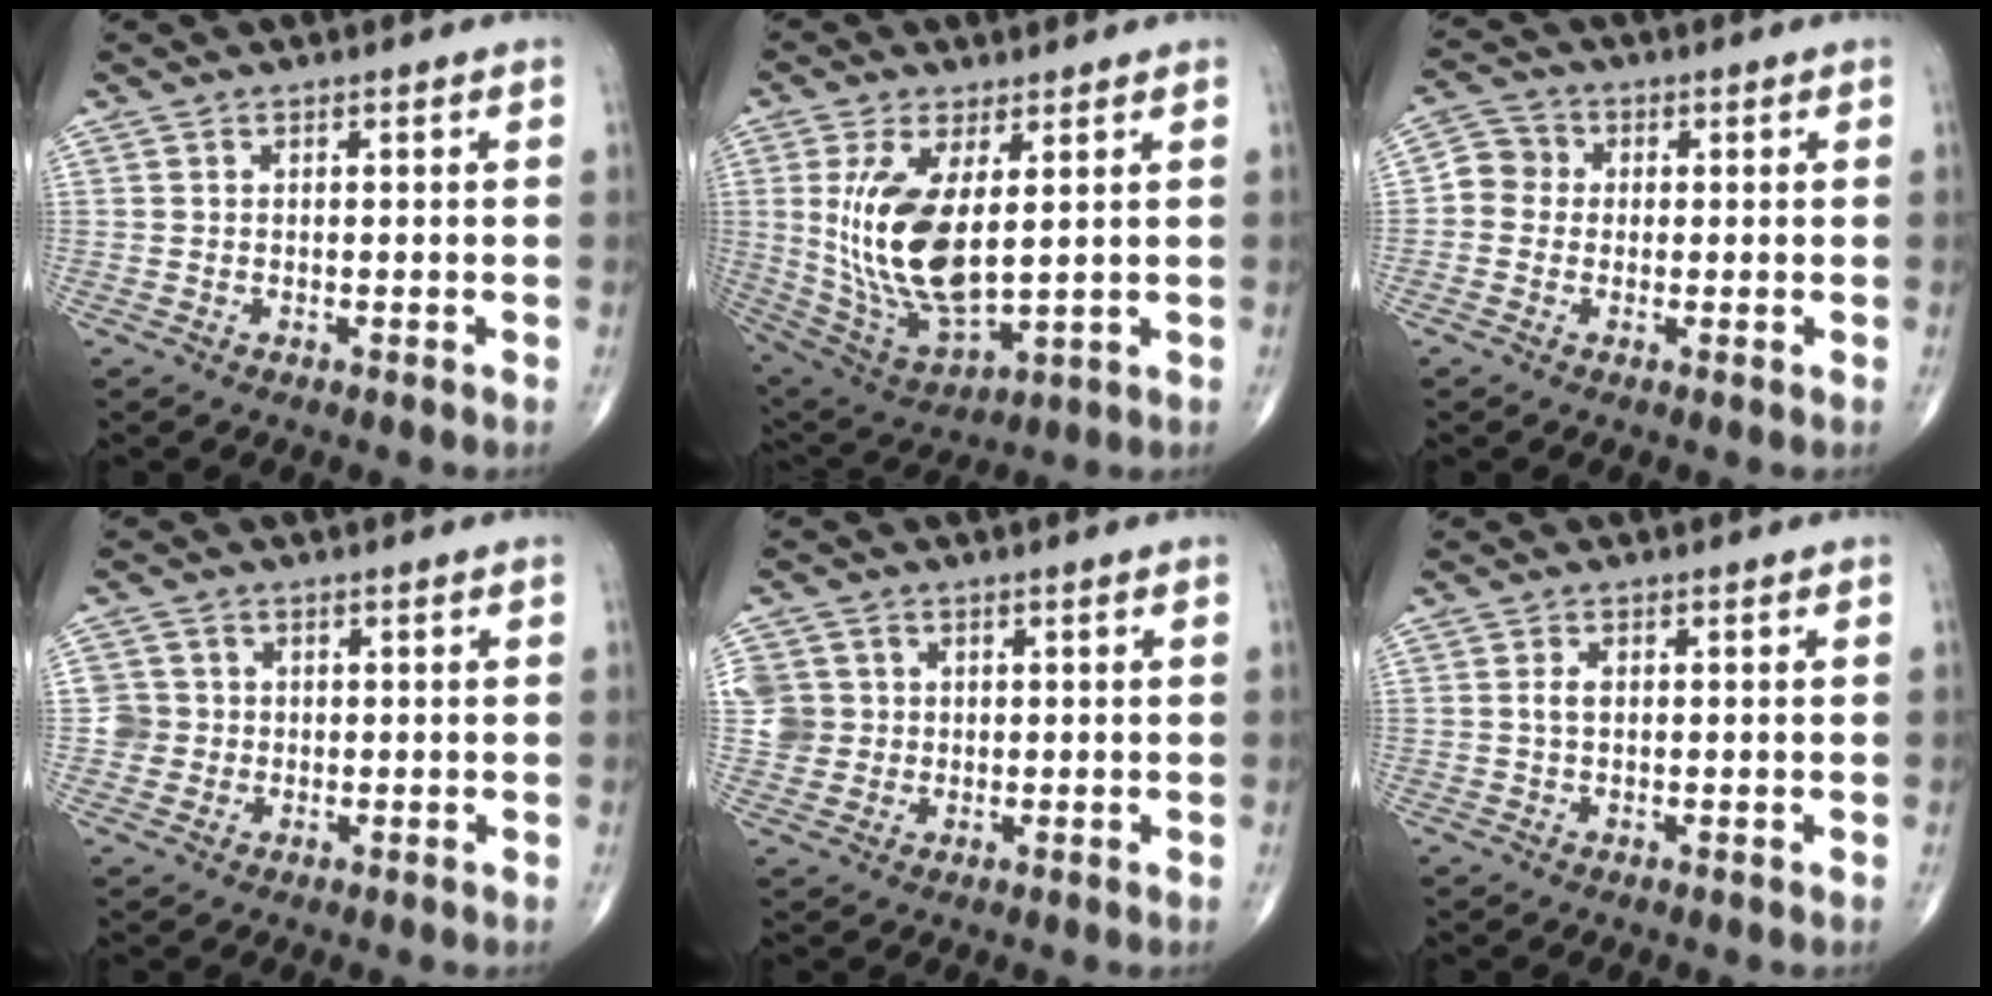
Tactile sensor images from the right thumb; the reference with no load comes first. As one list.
[{"total": 15.9, "force": [2.5, 7.0, 14.1], "torque": [-0.280, -0.024, 0.069]}, {"total": 4.8, "force": [-0.2, 4.5, 1.6], "torque": [-0.008, 0.013, -0.016]}, {"total": 3.3, "force": [0.0, 3.3, 0.1], "torque": [0.027, 0.008, -0.003]}, {"total": 5.7, "force": [0.8, 5.5, 1.1], "torque": [0.001, 0.006, 0.017]}, {"total": 1.6, "force": [0.1, 0.9, 1.3], "torque": [-0.027, 0.002, 0.002]}]